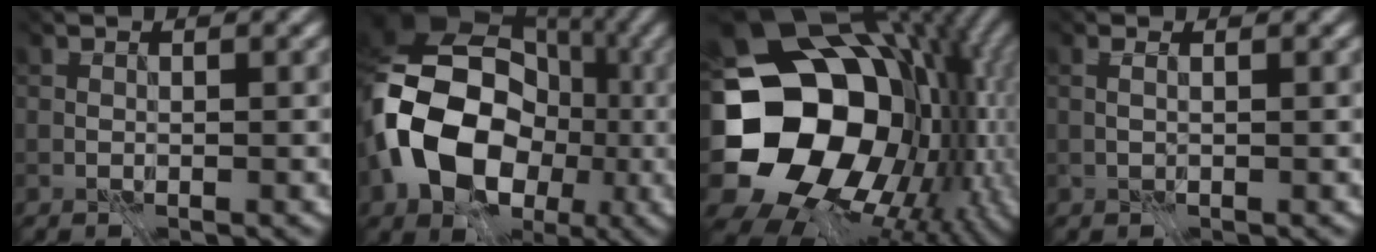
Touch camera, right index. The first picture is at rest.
{"total": 14.4, "force": [-5.2, 10.2, 8.7], "torque": [-0.173, -0.017, -0.076]}
{"total": 17.4, "force": [-1.6, 14.5, 9.4], "torque": [-0.200, -0.045, 0.027]}
{"total": 2.4, "force": [1.0, 1.2, 1.8], "torque": [-0.010, 0.025, -0.009]}